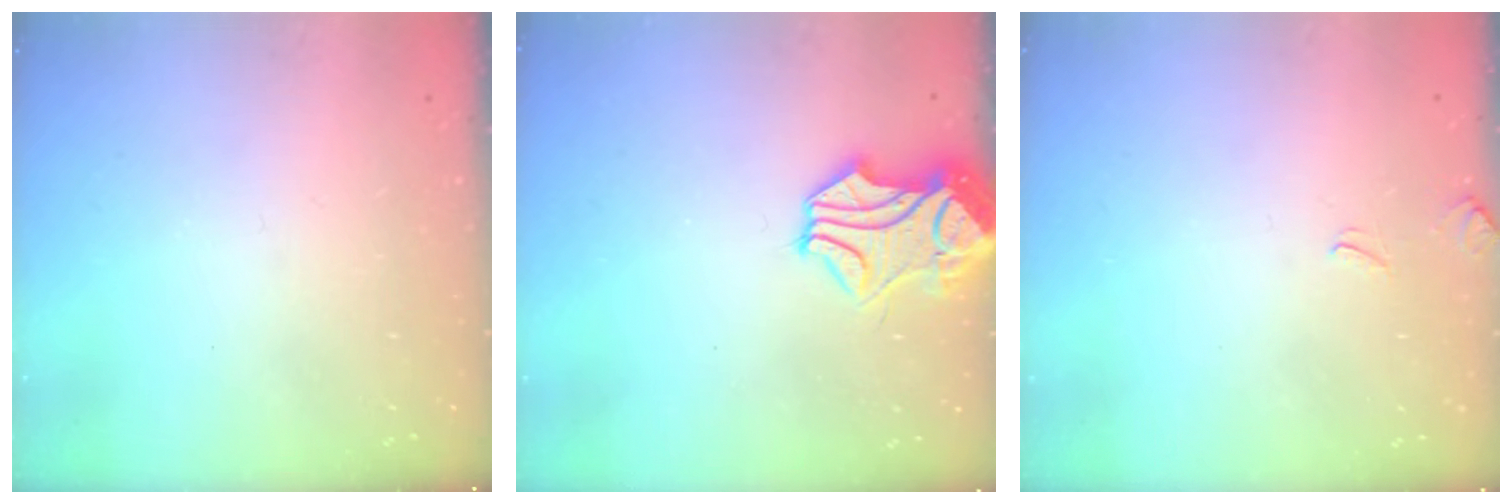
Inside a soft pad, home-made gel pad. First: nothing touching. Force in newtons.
{"total": 2.1, "press": 1.4, "slide": 1.5}
{"total": 3.6, "press": 3.5, "slide": 0.4}